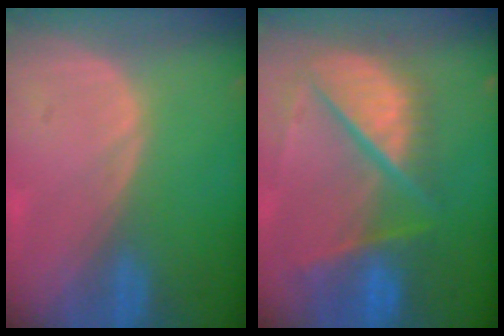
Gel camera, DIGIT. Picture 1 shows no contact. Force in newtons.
{"total": 11.3, "press": 9.5, "slide": 6.3}